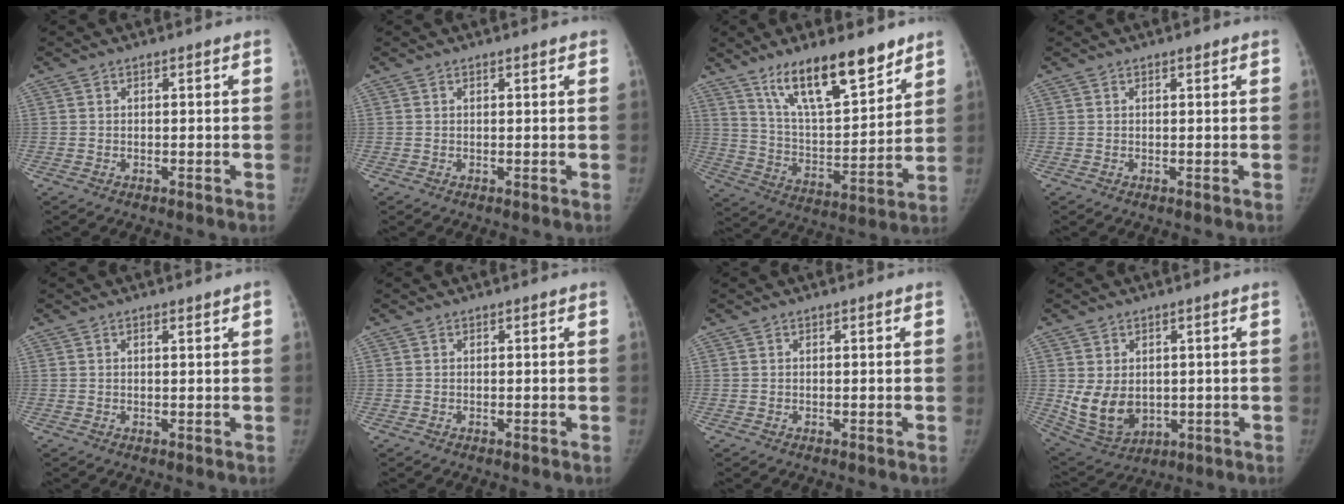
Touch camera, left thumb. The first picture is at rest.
{"total": 0.8, "force": [0.6, 0.1, 0.5], "torque": [-0.005, -0.001, 0.009]}
{"total": 18.2, "force": [12.6, 5.6, 11.8], "torque": [-0.162, -0.074, 0.226]}
{"total": 0.7, "force": [0.5, 0.1, 0.4], "torque": [-0.007, -0.003, 0.008]}
{"total": 1.1, "force": [0.6, 0.2, 0.9], "torque": [-0.016, 0.001, 0.010]}
{"total": 0.0}
{"total": 0.0}
{"total": 9.5, "force": [-0.1, 7.0, 6.3], "torque": [-0.095, -0.013, 0.023]}